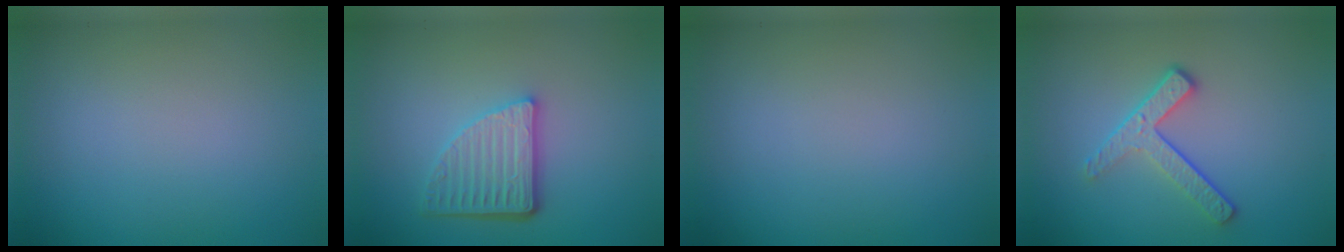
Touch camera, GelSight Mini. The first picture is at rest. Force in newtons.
{"total": 4.6, "press": 3.5, "slide": 3.0}
{"total": 0.0}
{"total": 3.0, "press": 2.5, "slide": 1.8}